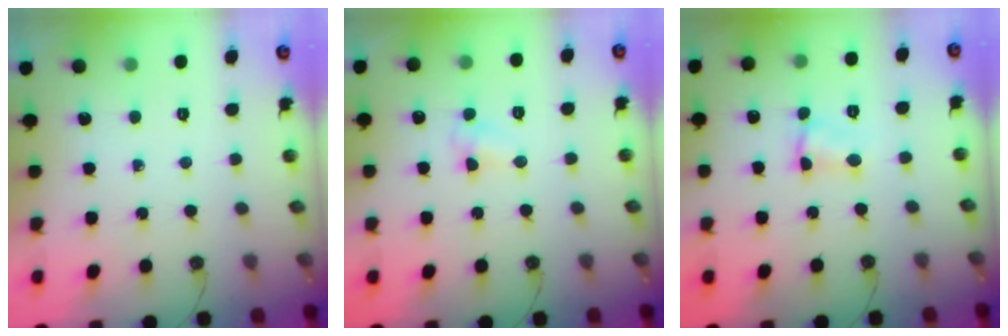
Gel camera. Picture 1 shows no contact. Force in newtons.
{"total": 5.0, "press": 5.0, "slide": 0.5}
{"total": 2.8, "press": 2.8, "slide": 0.3}